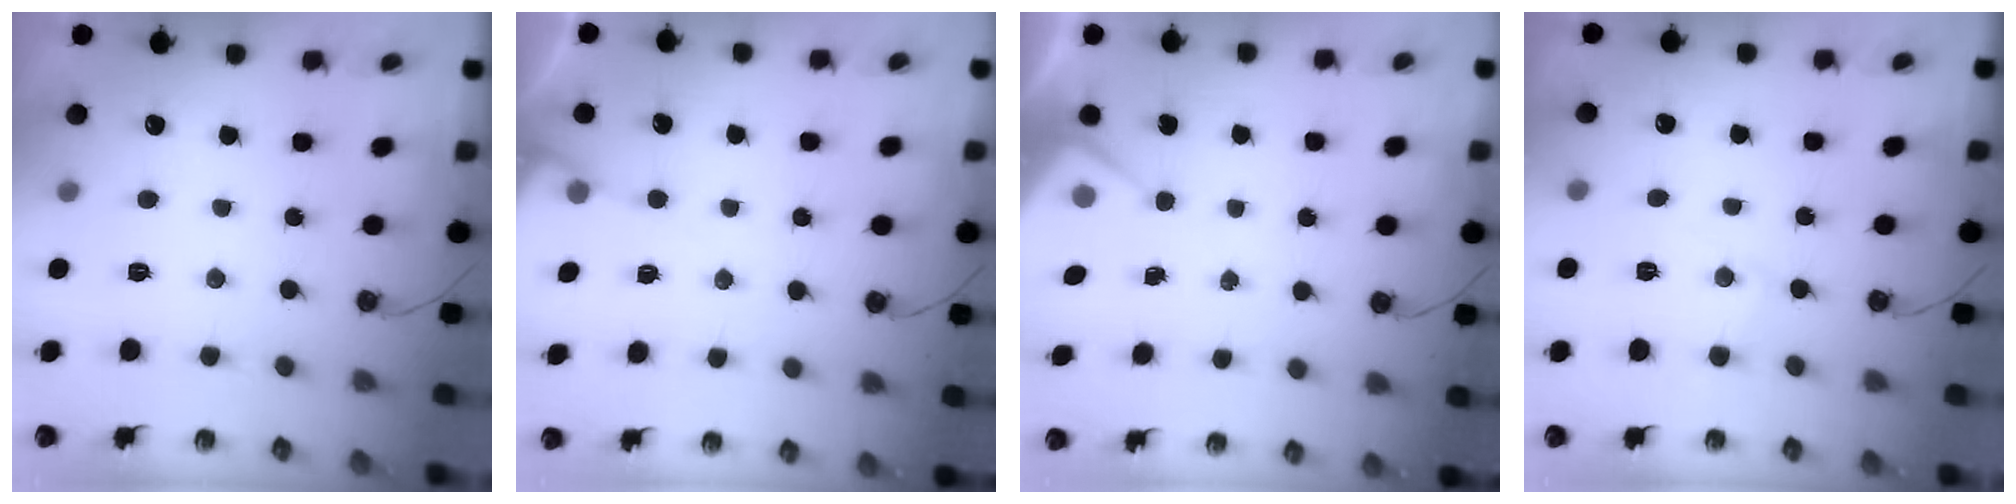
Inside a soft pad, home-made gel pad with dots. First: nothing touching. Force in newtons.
{"total": 4.7, "press": 4.6, "slide": 0.6}
{"total": 4.2, "press": 4.1, "slide": 0.5}
{"total": 4.4, "press": 4.4, "slide": 0.7}